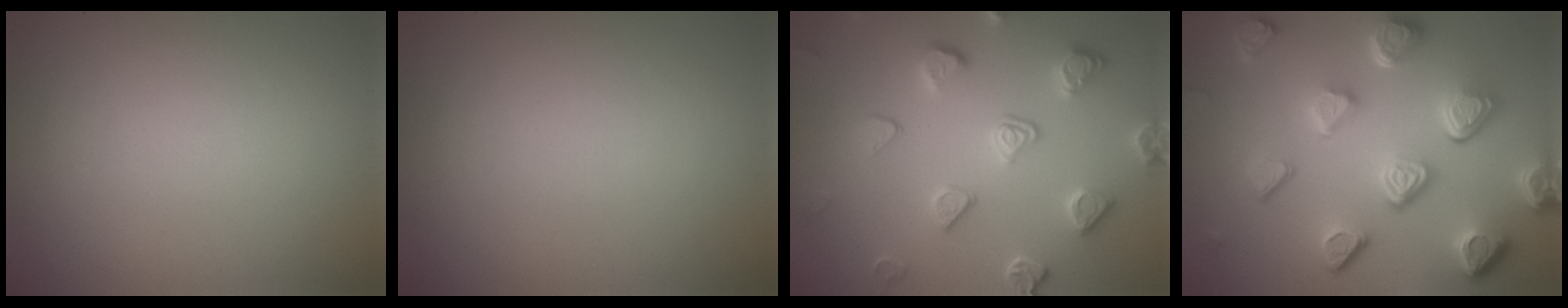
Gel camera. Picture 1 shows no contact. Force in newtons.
{"total": 0.0}
{"total": 4.0, "press": 3.9, "slide": 0.9}
{"total": 7.7, "press": 5.7, "slide": 5.2}